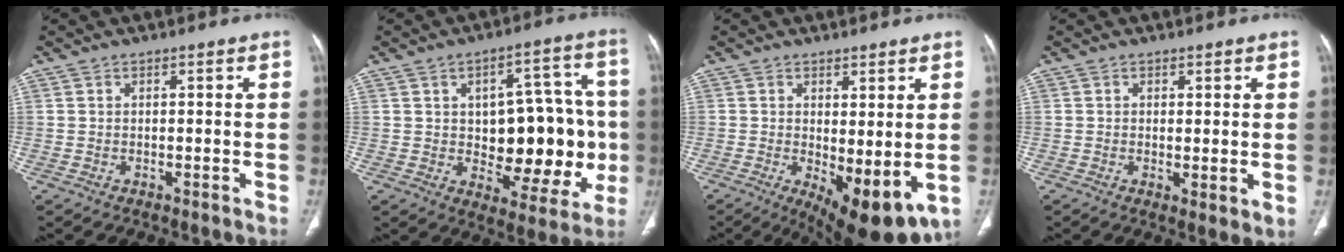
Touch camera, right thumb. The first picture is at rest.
{"total": 19.7, "force": [-1.0, 10.4, 16.8], "torque": [-0.173, 0.018, 0.003]}
{"total": 11.4, "force": [-2.0, 4.6, 10.2], "torque": [-0.145, -0.022, -0.012]}
{"total": 3.0, "force": [0.2, 1.1, 2.8], "torque": [-0.052, -0.015, 0.003]}